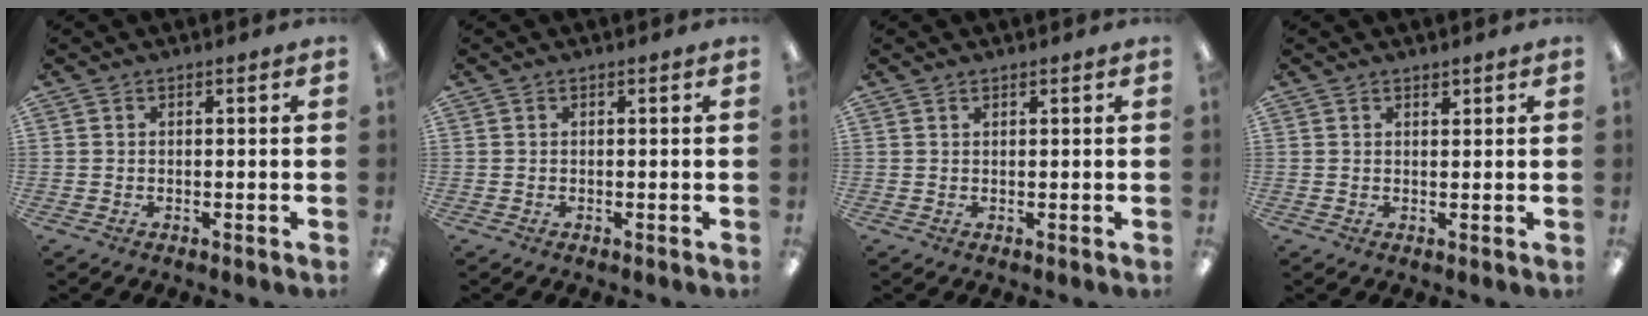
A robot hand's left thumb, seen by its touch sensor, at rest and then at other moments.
{"total": 0.0}
{"total": 0.6, "force": [0.5, 0.3, 0.2], "torque": [-0.005, 0.001, 0.009]}
{"total": 1.1, "force": [1.1, 0.4, 0.2], "torque": [0.003, -0.005, 0.018]}